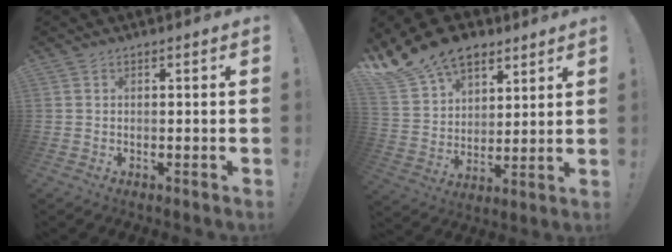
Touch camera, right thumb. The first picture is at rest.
{"total": 16.4, "force": [11.7, 9.7, 6.3], "torque": [-0.128, -0.071, 0.224]}